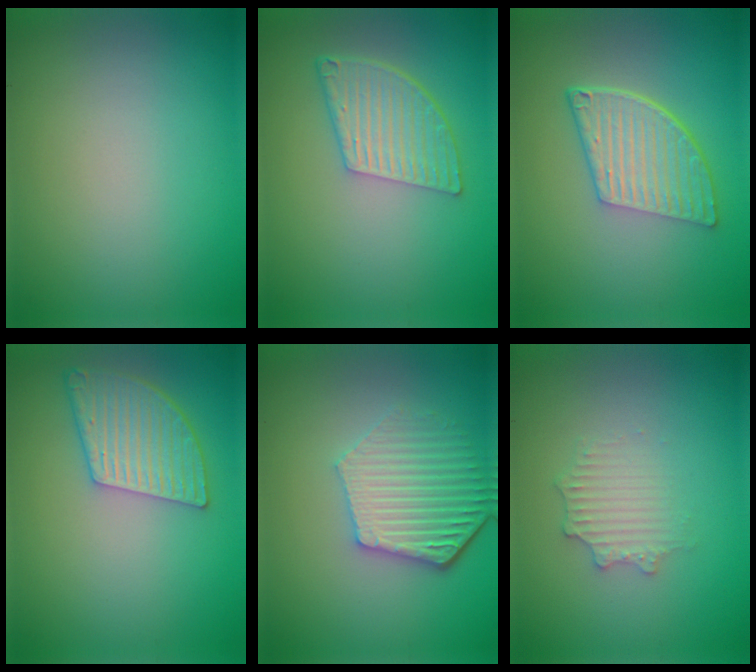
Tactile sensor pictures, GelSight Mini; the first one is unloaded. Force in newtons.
{"total": 5.2, "press": 3.9, "slide": 3.5}
{"total": 6.1, "press": 4.1, "slide": 4.5}
{"total": 5.0, "press": 4.0, "slide": 3.1}
{"total": 5.4, "press": 4.2, "slide": 3.4}
{"total": 2.2, "press": 2.2, "slide": 0.4}